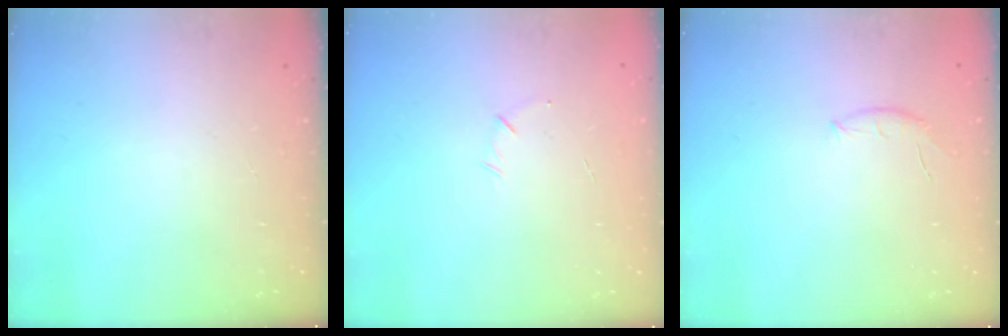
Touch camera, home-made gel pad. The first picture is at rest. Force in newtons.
{"total": 3.5, "press": 3.4, "slide": 0.9}
{"total": 6.9, "press": 6.8, "slide": 1.2}